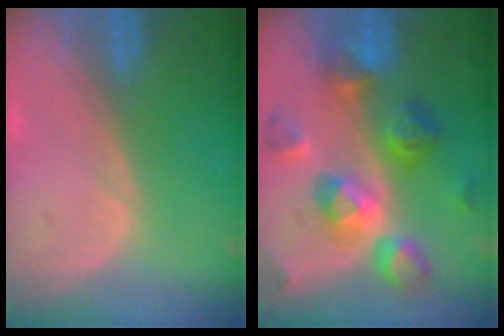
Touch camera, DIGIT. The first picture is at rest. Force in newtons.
{"total": 11.1, "press": 11.0, "slide": 1.0}